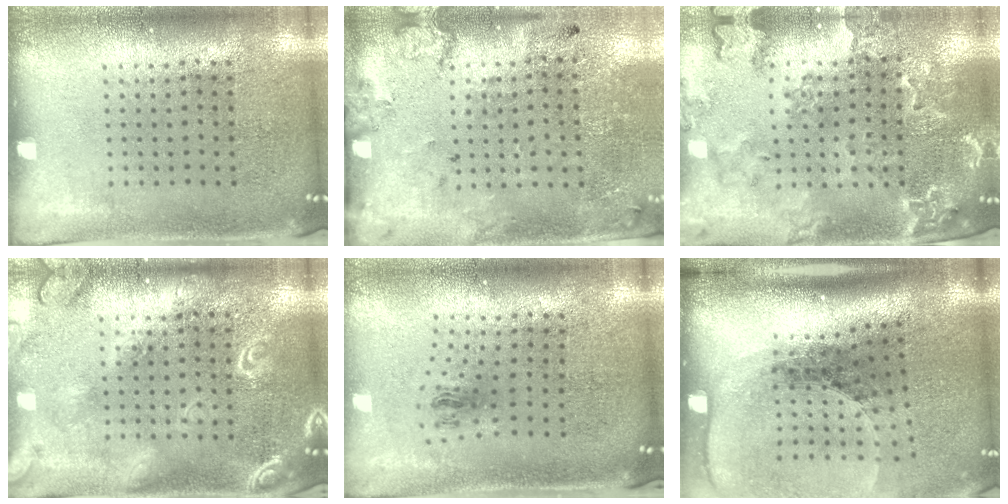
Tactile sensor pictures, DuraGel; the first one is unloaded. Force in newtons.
{"total": 2.2, "press": 1.3, "slide": 1.7}
{"total": 2.0, "press": 2.0, "slide": 0.2}
{"total": 3.5, "press": 3.5, "slide": 0.5}
{"total": 1.1, "press": 0.4, "slide": 1.0}
{"total": 2.6, "press": 1.9, "slide": 1.8}